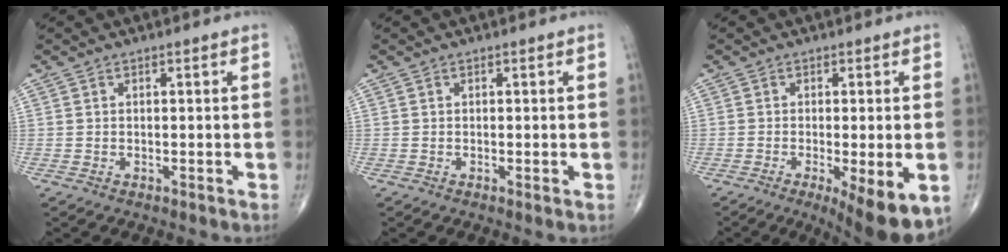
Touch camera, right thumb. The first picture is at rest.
{"total": 0.6, "force": [0.0, 0.0, 0.6], "torque": [-0.012, -0.003, -0.001]}
{"total": 11.1, "force": [-4.5, 2.9, 9.8], "torque": [-0.128, -0.015, -0.061]}